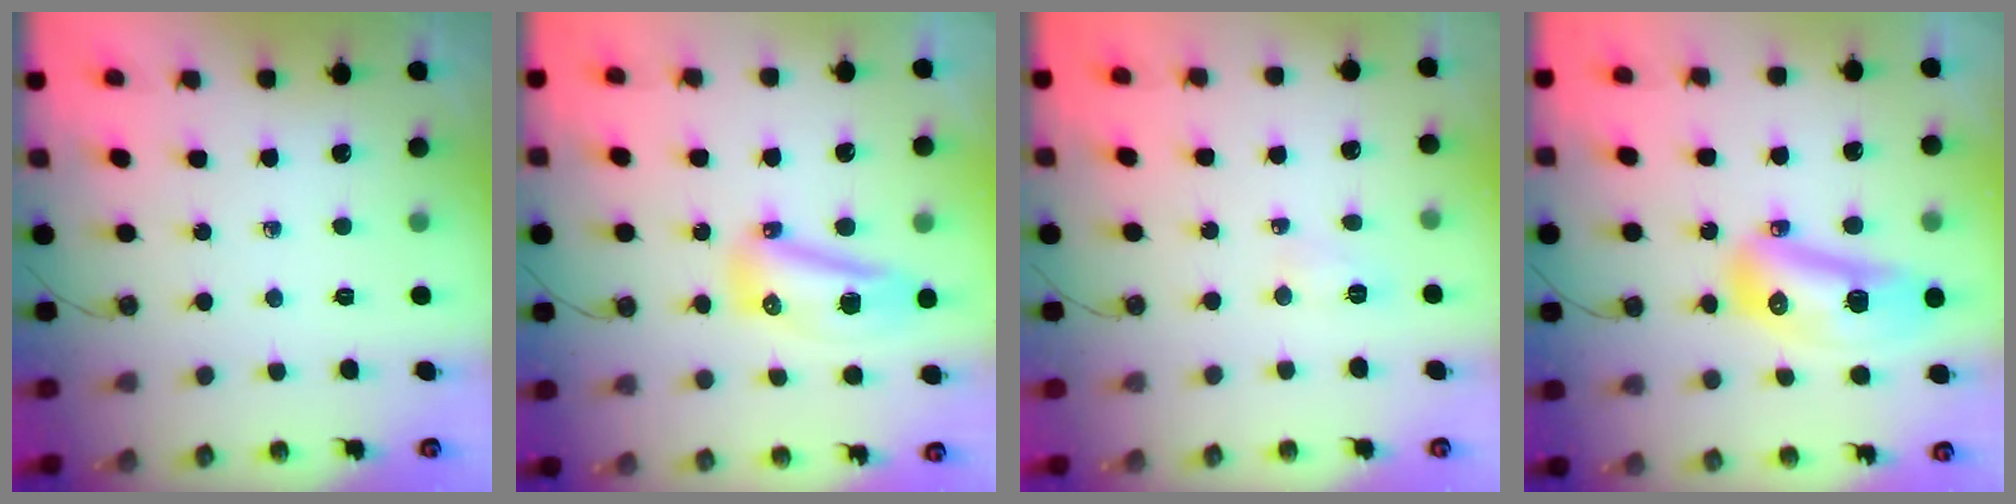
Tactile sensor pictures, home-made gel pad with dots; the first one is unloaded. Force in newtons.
{"total": 16.2, "press": 12.7, "slide": 10.1}
{"total": 3.5, "press": 3.3, "slide": 1.2}
{"total": 14.1, "press": 14.0, "slide": 1.7}